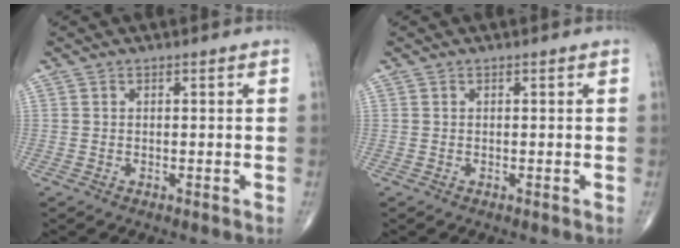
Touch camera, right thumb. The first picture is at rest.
{"total": 0.0}